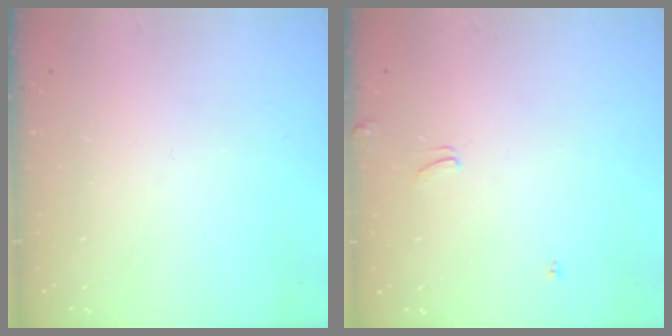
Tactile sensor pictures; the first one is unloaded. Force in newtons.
{"total": 3.4, "press": 3.4, "slide": 0.3}